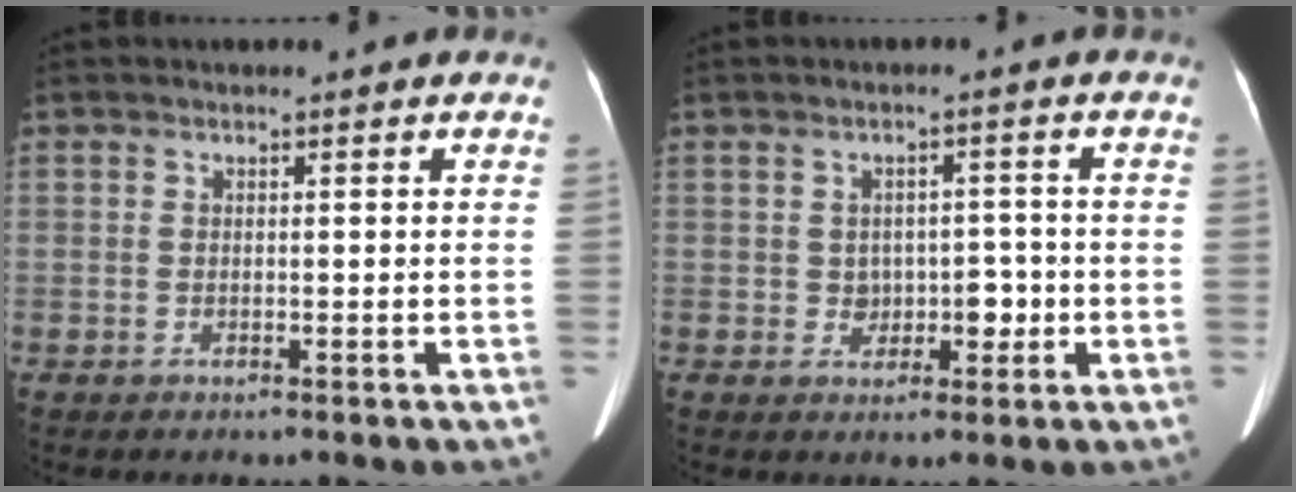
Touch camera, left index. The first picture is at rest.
{"total": 3.8, "force": [-0.8, 2.9, 2.5], "torque": [-0.030, 0.014, -0.004]}